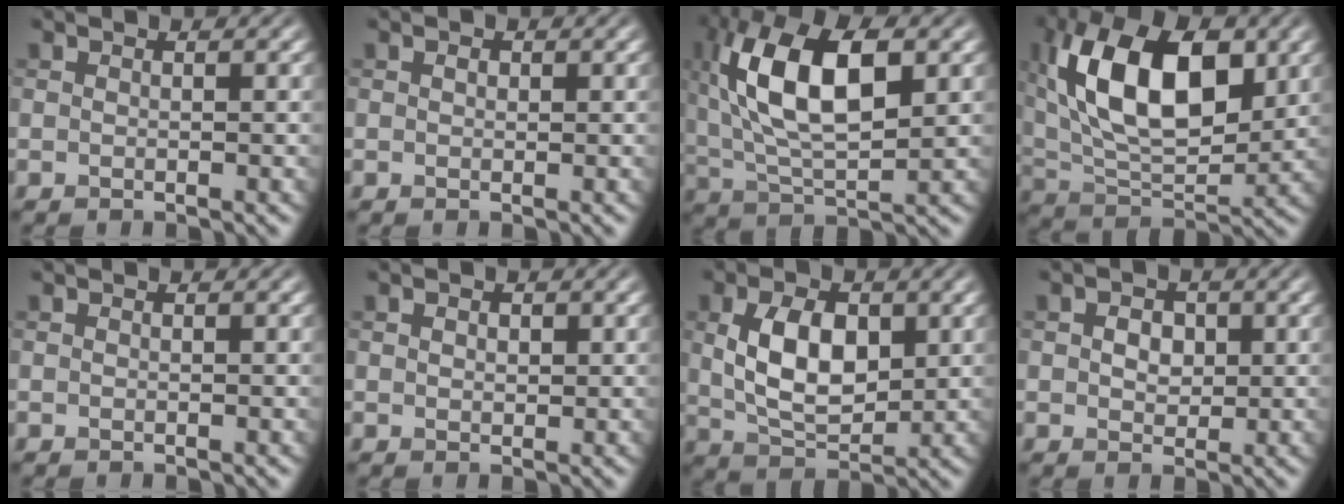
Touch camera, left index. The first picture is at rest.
{"total": 0.6, "force": [0.2, 0.4, 0.3], "torque": [-0.005, 0.000, 0.001]}
{"total": 11.8, "force": [3.0, 5.2, 10.2], "torque": [-0.186, 0.019, 0.046]}
{"total": 12.5, "force": [3.3, 6.4, 10.2], "torque": [-0.168, 0.011, 0.054]}
{"total": 0.0}
{"total": 0.9, "force": [0.4, 0.6, 0.4], "torque": [-0.008, -0.001, 0.006]}
{"total": 6.3, "force": [1.1, 3.7, 5.0], "torque": [-0.096, 0.001, 0.024]}
{"total": 2.2, "force": [0.4, 1.7, 1.4], "torque": [-0.025, 0.000, 0.004]}